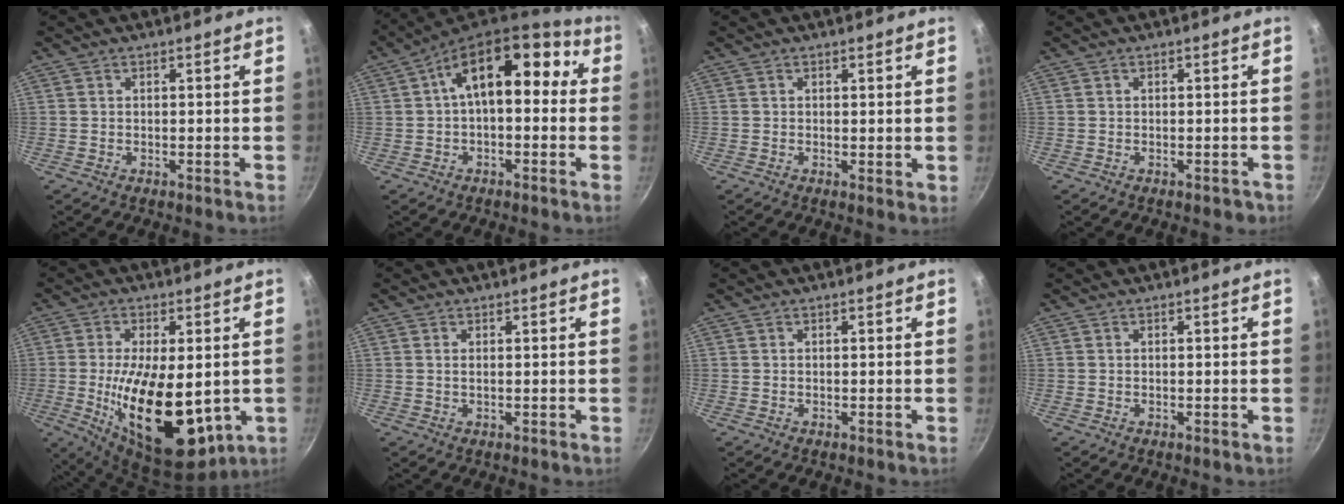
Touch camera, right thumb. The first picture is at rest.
{"total": 15.7, "force": [2.5, 8.4, 13.0], "torque": [-0.163, 0.047, 0.027]}
{"total": 1.0, "force": [0.3, 0.3, 0.9], "torque": [-0.012, -0.006, 0.004]}
{"total": 0.7, "force": [-0.5, 0.5, 0.3], "torque": [0.003, 0.006, -0.005]}
{"total": 21.3, "force": [-3.4, 9.9, 18.6], "torque": [-0.314, -0.027, -0.022]}
{"total": 0.7, "force": [0.2, 0.3, 0.6], "torque": [-0.016, 0.001, 0.007]}
{"total": 0.0}
{"total": 0.0}